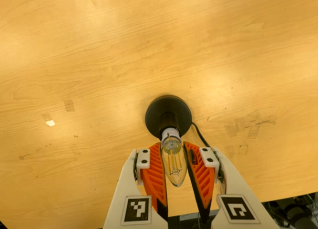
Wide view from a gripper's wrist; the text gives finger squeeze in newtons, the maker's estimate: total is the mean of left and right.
{"total": 12.9, "left": 12.2, "right": 13.7}